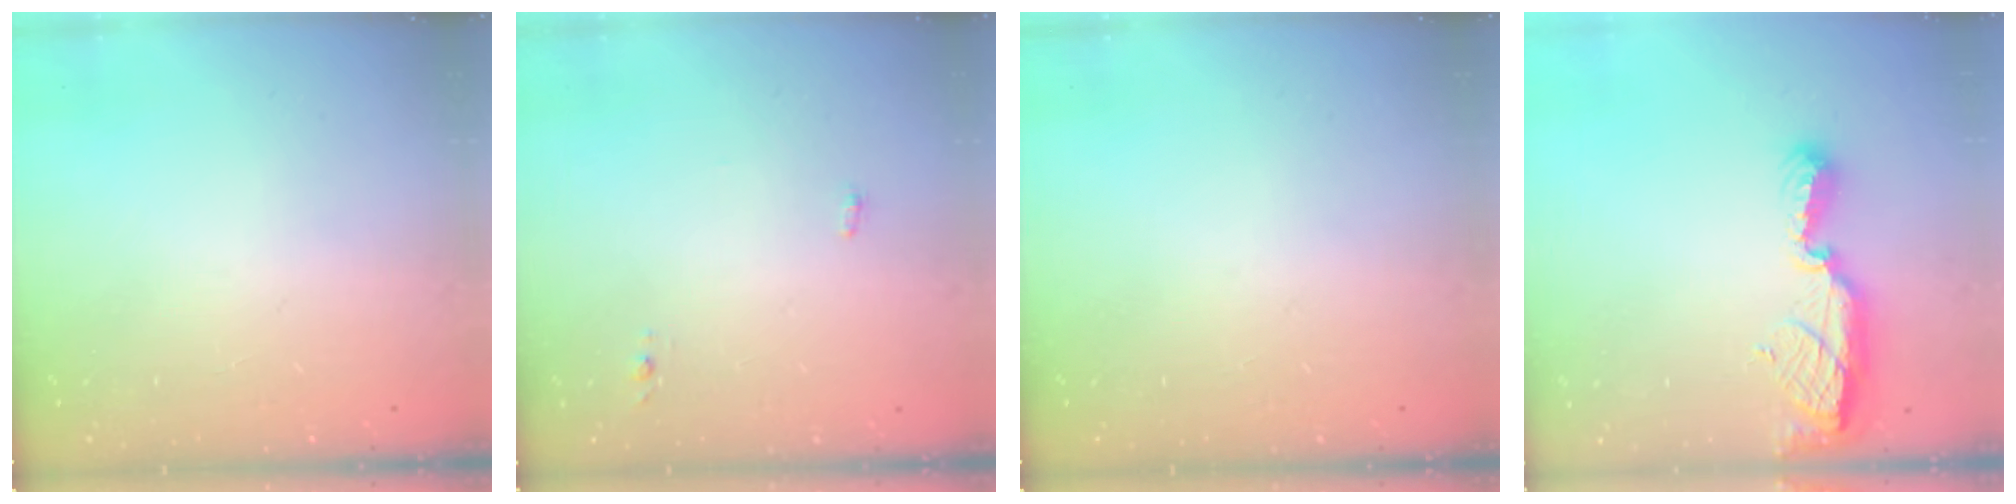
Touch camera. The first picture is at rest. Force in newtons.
{"total": 3.4, "press": 3.2, "slide": 1.1}
{"total": 0.0}
{"total": 9.0, "press": 9.0, "slide": 0.8}